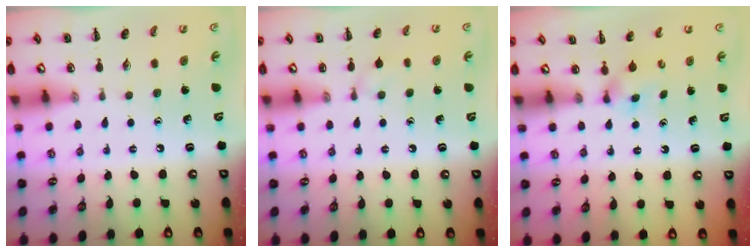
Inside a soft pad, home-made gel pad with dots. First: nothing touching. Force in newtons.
{"total": 5.4, "press": 4.9, "slide": 2.1}
{"total": 1.8, "press": 1.5, "slide": 1.0}